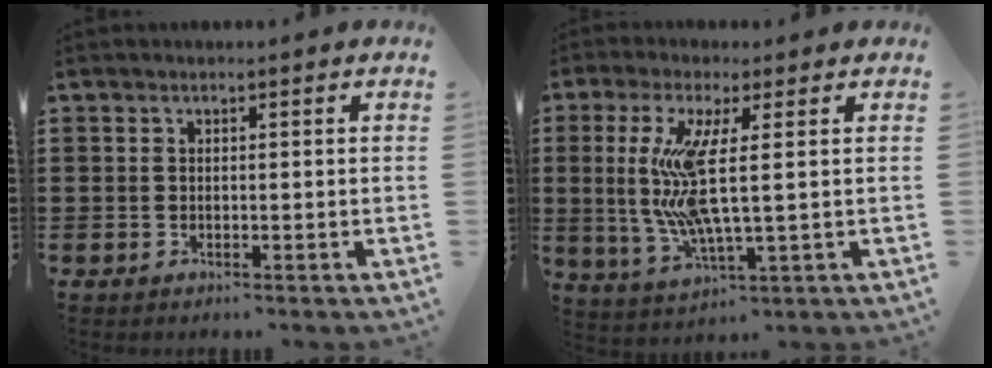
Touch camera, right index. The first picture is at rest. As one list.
[{"total": 10.3, "force": [1.5, 1.4, 10.1], "torque": [-0.231, -0.027, 0.018]}]